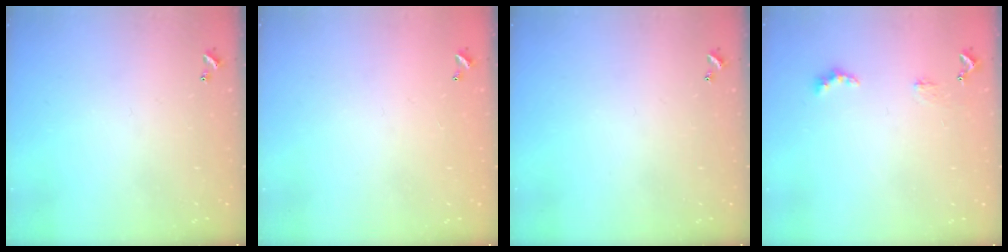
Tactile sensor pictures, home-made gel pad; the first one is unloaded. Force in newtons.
{"total": 3.0, "press": 3.0, "slide": 0.1}
{"total": 0.0}
{"total": 2.5, "press": 2.5, "slide": 0.5}